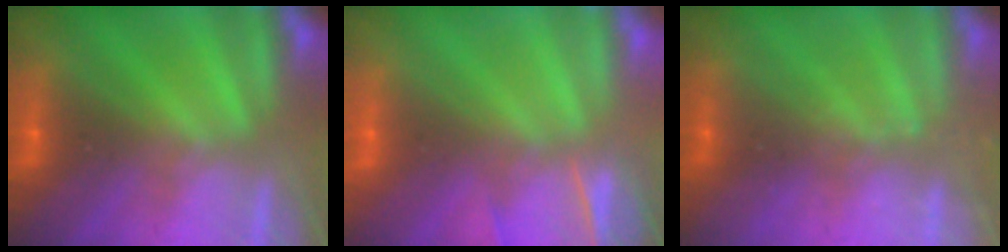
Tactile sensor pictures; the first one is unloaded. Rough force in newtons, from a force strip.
{"total": 4.4}
{"total": 1.8}